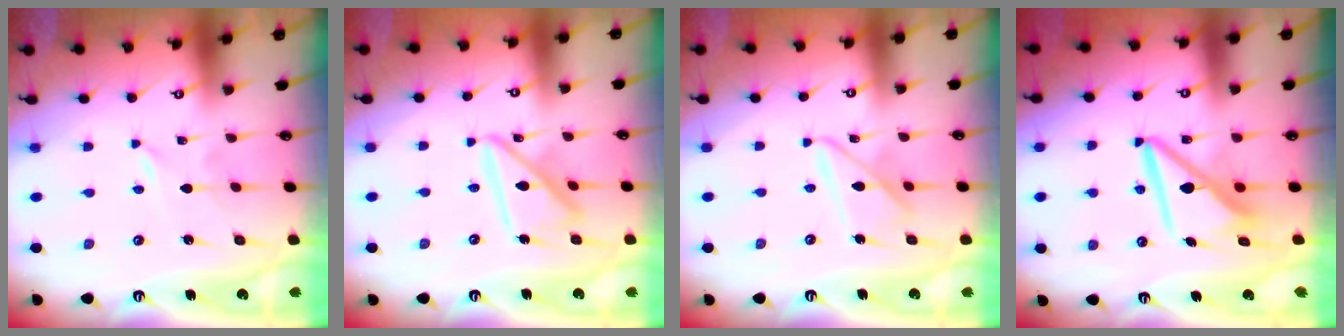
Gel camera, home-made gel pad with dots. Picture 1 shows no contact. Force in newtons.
{"total": 15.0, "press": 14.9, "slide": 1.3}
{"total": 10.4, "press": 10.4, "slide": 0.8}
{"total": 8.7, "press": 8.6, "slide": 1.0}